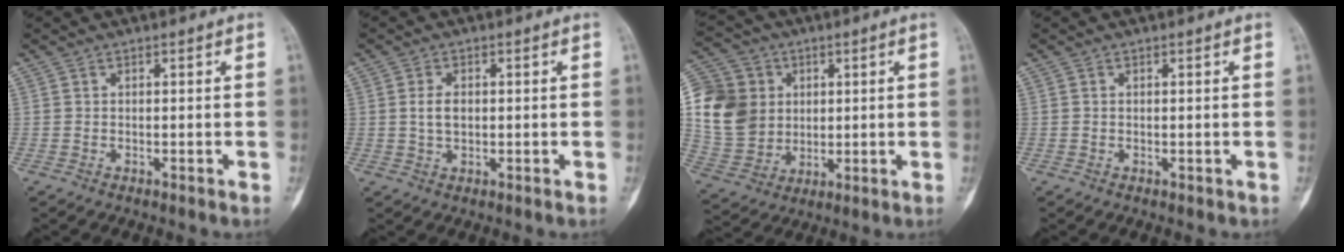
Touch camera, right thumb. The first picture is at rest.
{"total": 3.4, "force": [0.3, 2.1, 2.6], "torque": [-0.047, 0.001, 0.008]}
{"total": 16.1, "force": [2.7, 13.8, 7.7], "torque": [-0.140, 0.002, 0.060]}
{"total": 0.0}